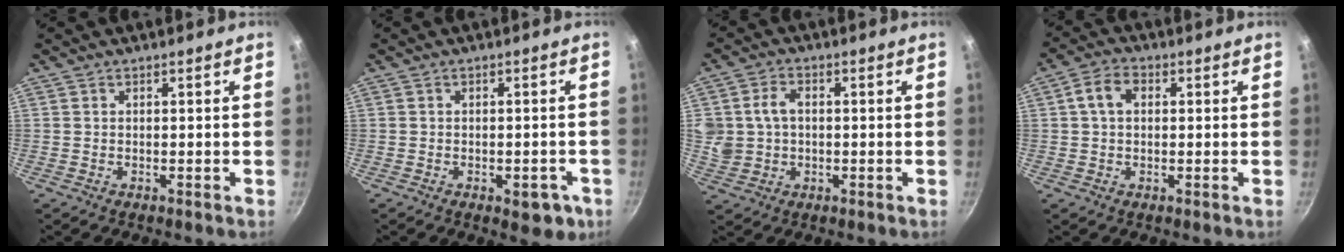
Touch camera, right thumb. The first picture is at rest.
{"total": 5.4, "force": [-2.2, 2.9, 3.9], "torque": [-0.024, 0.017, -0.020]}
{"total": 7.8, "force": [0.9, 6.3, 4.6], "torque": [-0.079, 0.010, 0.020]}
{"total": 5.1, "force": [1.0, 3.6, 3.5], "torque": [-0.058, 0.014, 0.010]}